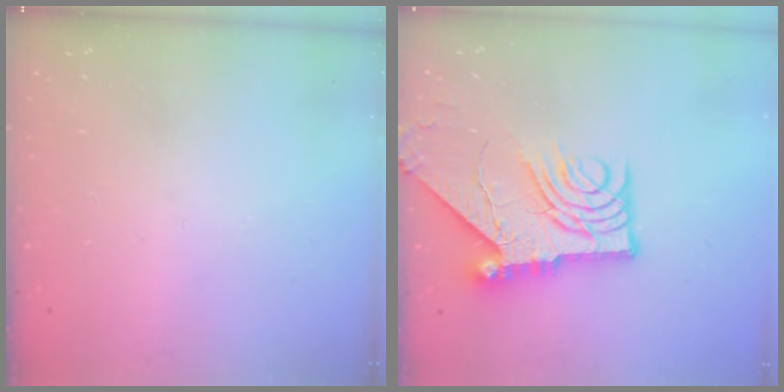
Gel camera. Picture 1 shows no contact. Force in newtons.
{"total": 12.6, "press": 12.6, "slide": 1.5}